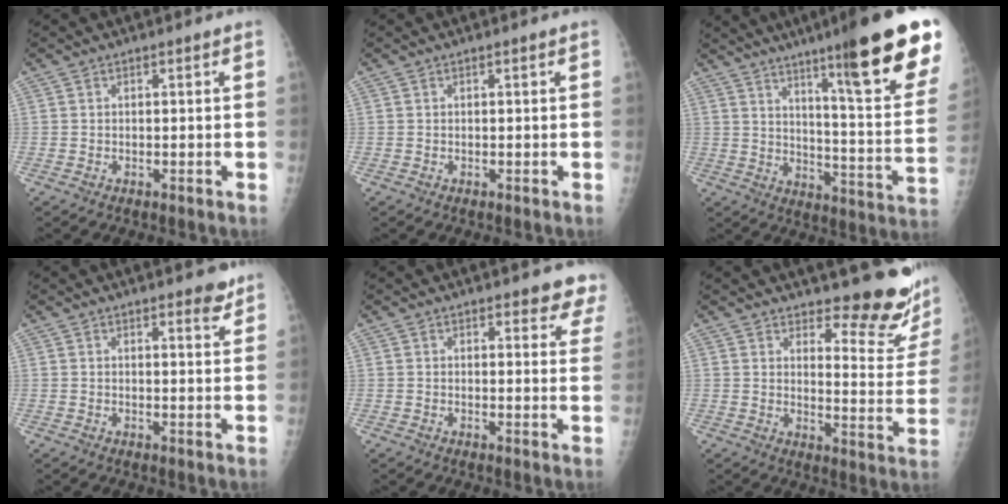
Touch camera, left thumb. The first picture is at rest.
{"total": 0.0}
{"total": 24.0, "force": [14.5, 2.3, 19.0], "torque": [-0.244, -0.066, 0.208]}
{"total": 3.4, "force": [2.5, 1.0, 2.0], "torque": [-0.014, -0.016, 0.030]}
{"total": 6.4, "force": [5.4, 2.2, 2.7], "torque": [0.008, -0.024, 0.045]}
{"total": 13.4, "force": [11.9, 3.2, 5.1], "torque": [-0.030, -0.123, 0.143]}